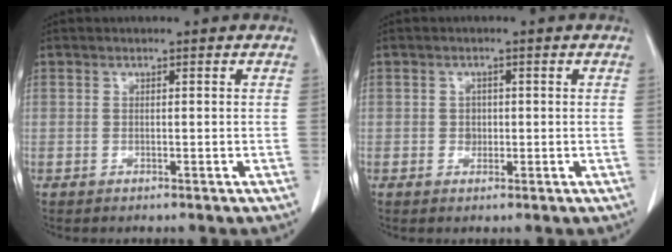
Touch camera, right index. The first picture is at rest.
{"total": 1.4, "force": [0.0, 1.2, 0.6], "torque": [-0.007, 0.005, 0.003]}